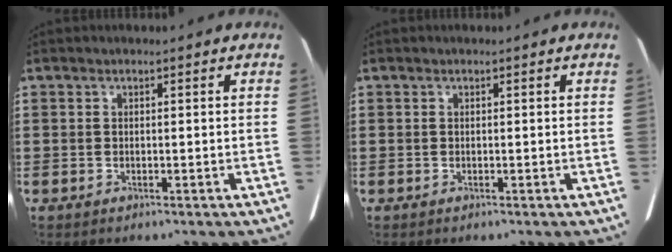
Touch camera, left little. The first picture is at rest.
{"total": 0.0}